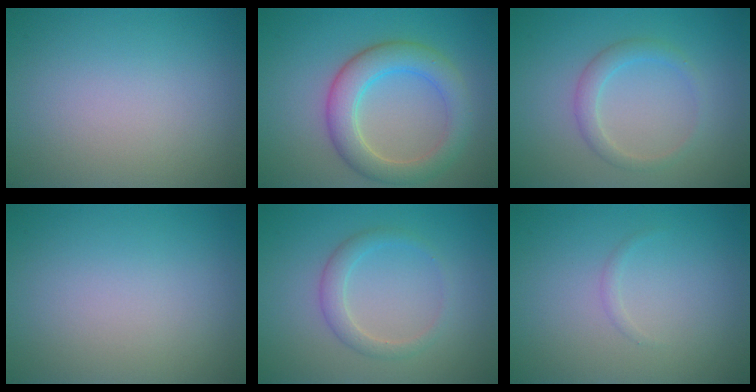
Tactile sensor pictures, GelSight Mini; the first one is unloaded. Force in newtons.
{"total": 5.2, "press": 5.2, "slide": 0.3}
{"total": 2.0, "press": 2.0, "slide": 0.1}
{"total": 0.0}
{"total": 2.1, "press": 2.1, "slide": 0.2}
{"total": 0.5, "press": 0.5, "slide": 0.0}